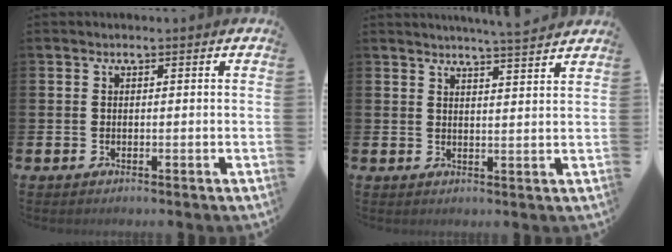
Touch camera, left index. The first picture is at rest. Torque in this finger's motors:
{"motor_torque": [0.80, -1.04, 0.25, 0.10]}